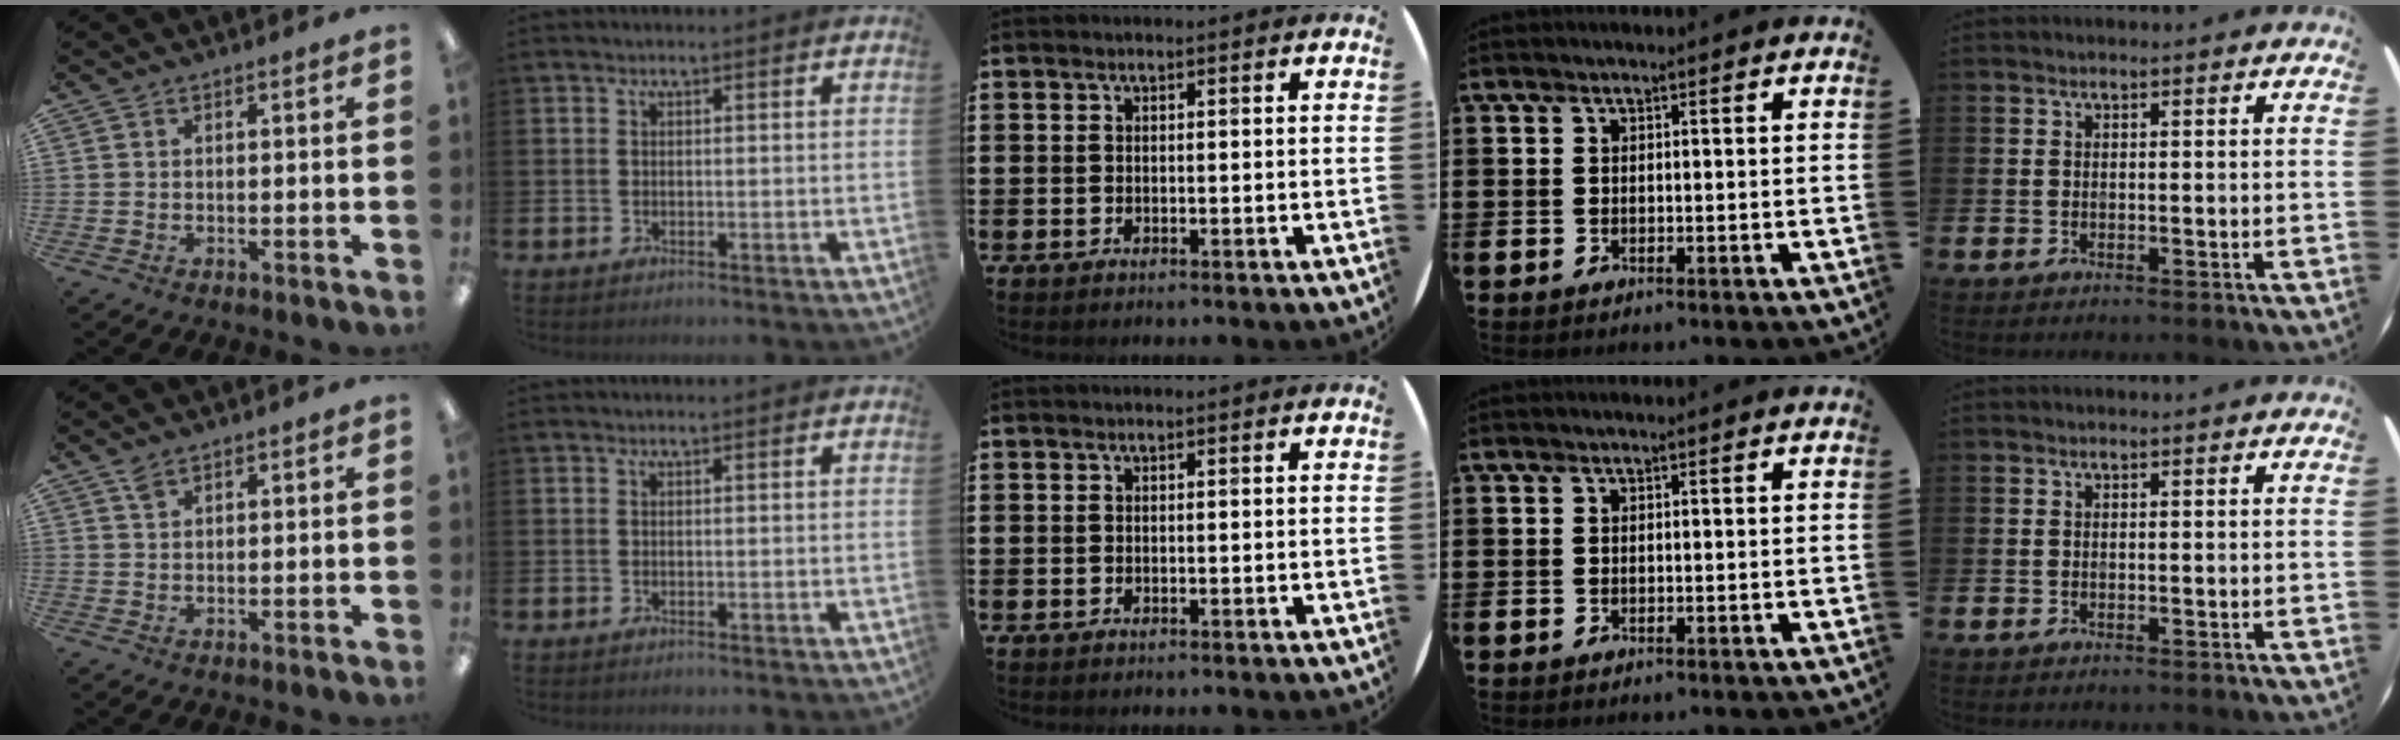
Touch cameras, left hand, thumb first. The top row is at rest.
{"thumb": {"total": 2.0, "force": [1.5, 1.1, 0.7], "torque": [-0.016, -0.002, 0.029]}}